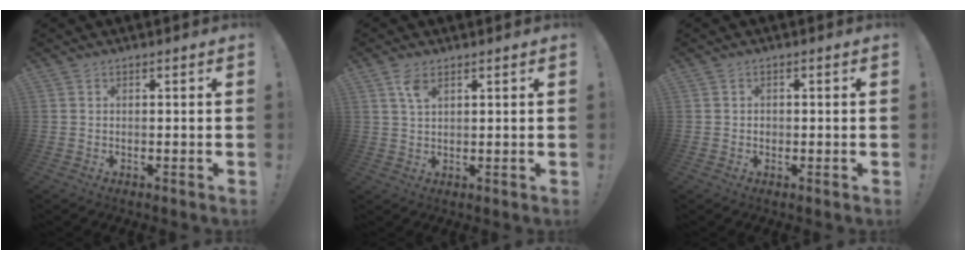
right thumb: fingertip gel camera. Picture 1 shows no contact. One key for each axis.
{"total": 4.0, "fx": 2.2, "fy": 1.8, "fz": 2.8, "tx": -0.053, "ty": -0.005, "tz": 0.038}
{"total": 1.1, "fx": -0.2, "fy": 1.0, "fz": 0.3, "tx": -0.003, "ty": 0.003, "tz": -0.005}